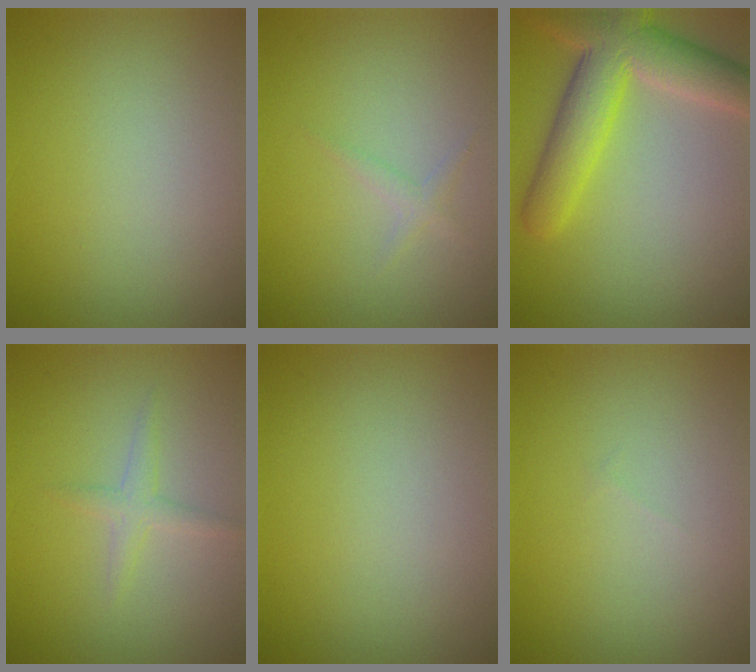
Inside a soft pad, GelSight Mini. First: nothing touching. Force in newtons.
{"total": 0.9, "press": 0.9, "slide": 0.0}
{"total": 7.5, "press": 7.5, "slide": 0.4}
{"total": 1.4, "press": 1.4, "slide": 0.0}
{"total": 0.0}
{"total": 0.0}